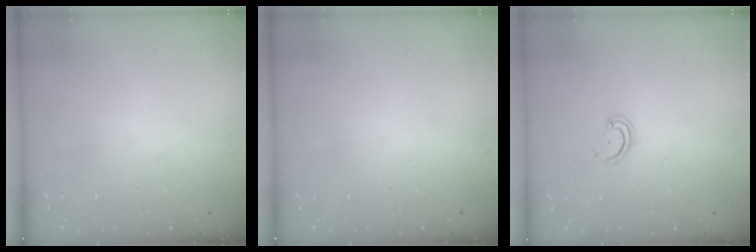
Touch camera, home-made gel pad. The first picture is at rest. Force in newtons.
{"total": 0.0}
{"total": 2.6, "press": 2.6, "slide": 0.3}